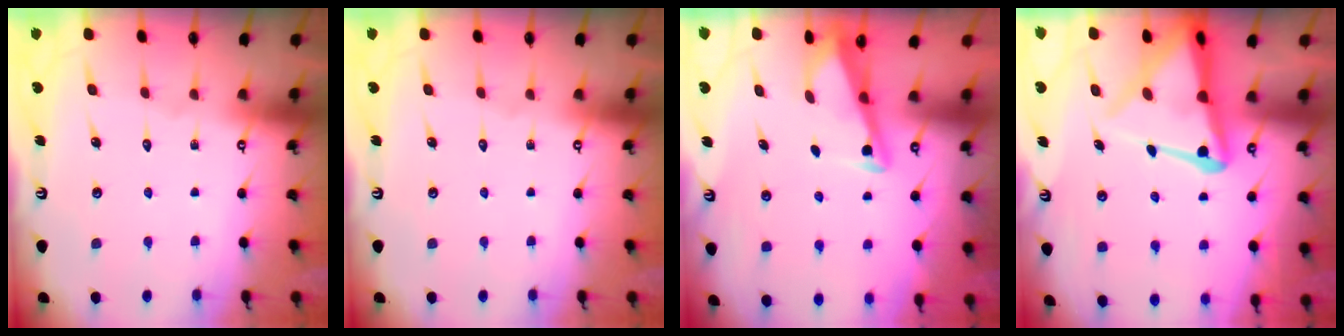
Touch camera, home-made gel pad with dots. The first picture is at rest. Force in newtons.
{"total": 0.0}
{"total": 3.4, "press": 3.4, "slide": 0.3}
{"total": 12.5, "press": 12.4, "slide": 1.2}